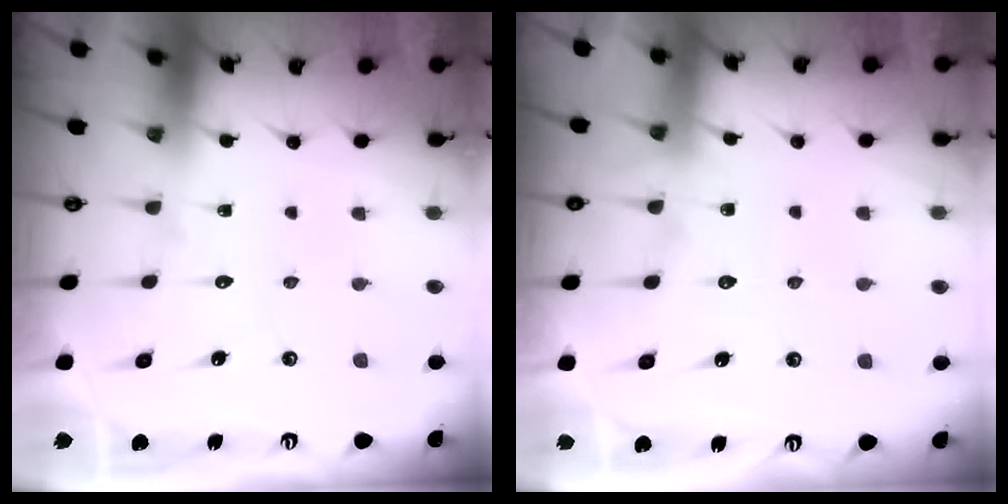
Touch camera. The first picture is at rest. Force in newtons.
{"total": 6.0, "press": 5.9, "slide": 0.7}